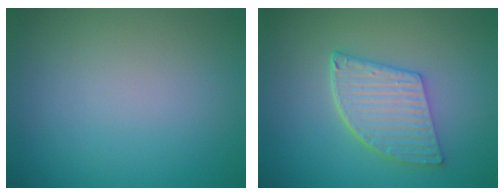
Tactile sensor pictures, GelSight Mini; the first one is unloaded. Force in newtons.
{"total": 5.4, "press": 4.2, "slide": 3.3}